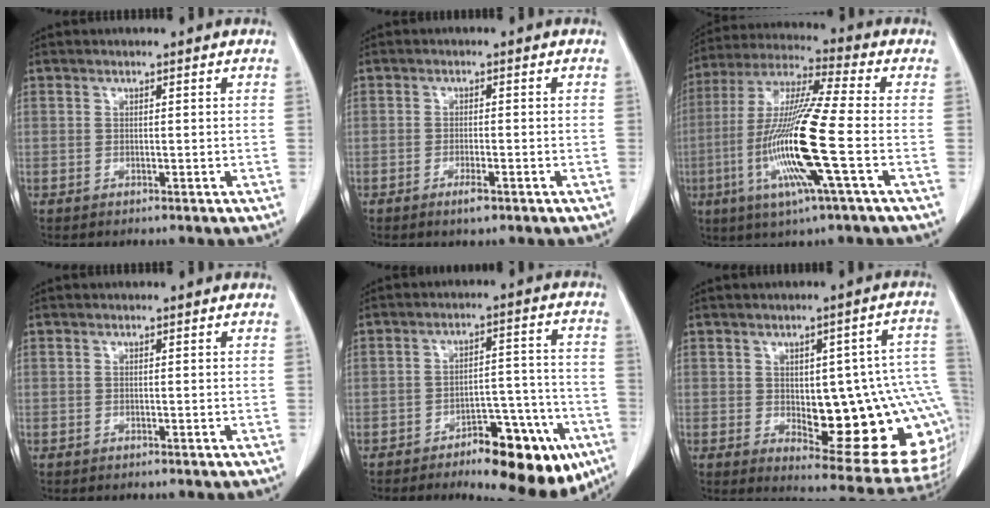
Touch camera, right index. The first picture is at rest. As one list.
[{"total": 2.3, "force": [-1.5, 0.4, 1.8], "torque": [-0.032, -0.003, -0.023]}, {"total": 16.7, "force": [-4.2, -0.3, 16.2], "torque": [-0.333, -0.015, -0.090]}, {"total": 0.0}, {"total": 14.6, "force": [-9.0, 5.4, 10.1], "torque": [-0.097, 0.029, -0.122]}, {"total": 20.3, "force": [-2.3, 6.2, 19.2], "torque": [-0.160, 0.022, -0.002]}]